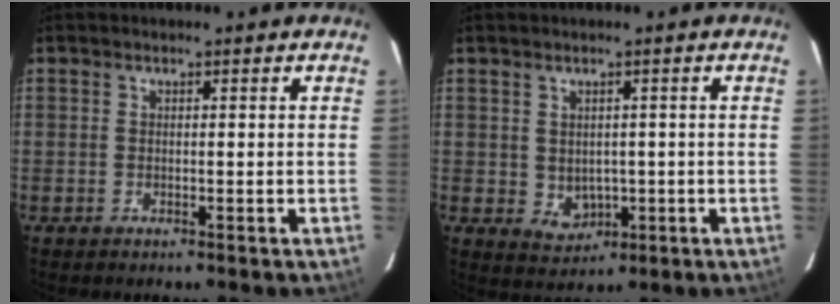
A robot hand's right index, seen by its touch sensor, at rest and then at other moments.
{"total": 4.0, "force": [-0.4, 3.1, 2.5], "torque": [-0.036, -0.002, 0.010]}